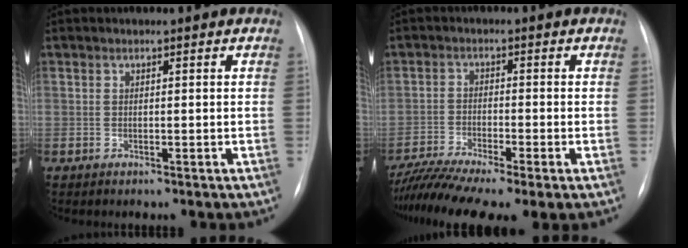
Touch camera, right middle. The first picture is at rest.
{"total": 9.4, "force": [-7.2, 0.5, 6.0], "torque": [-0.115, -0.013, -0.123]}